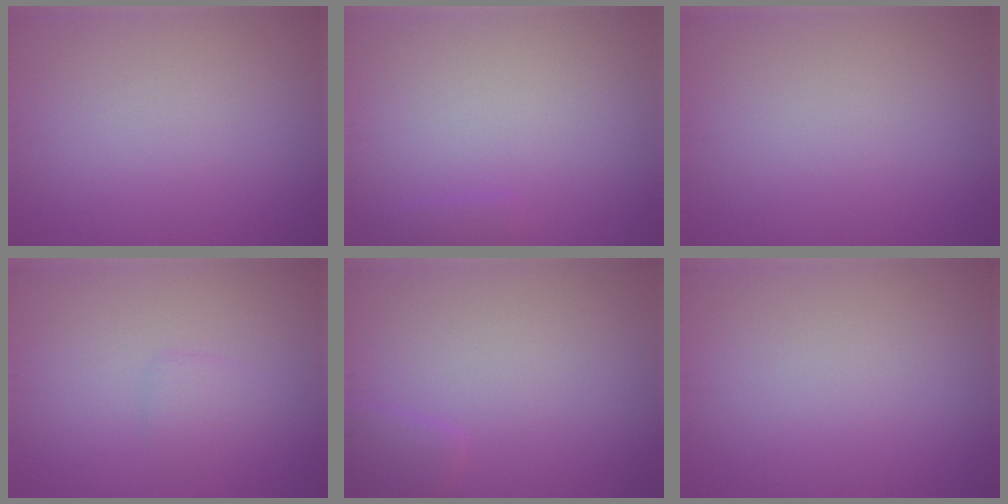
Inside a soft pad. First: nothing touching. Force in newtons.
{"total": 0.7, "press": 0.7, "slide": 0.0}
{"total": 0.0}
{"total": 1.1, "press": 1.1, "slide": 0.1}
{"total": 1.0, "press": 1.0, "slide": 0.1}
{"total": 0.0}